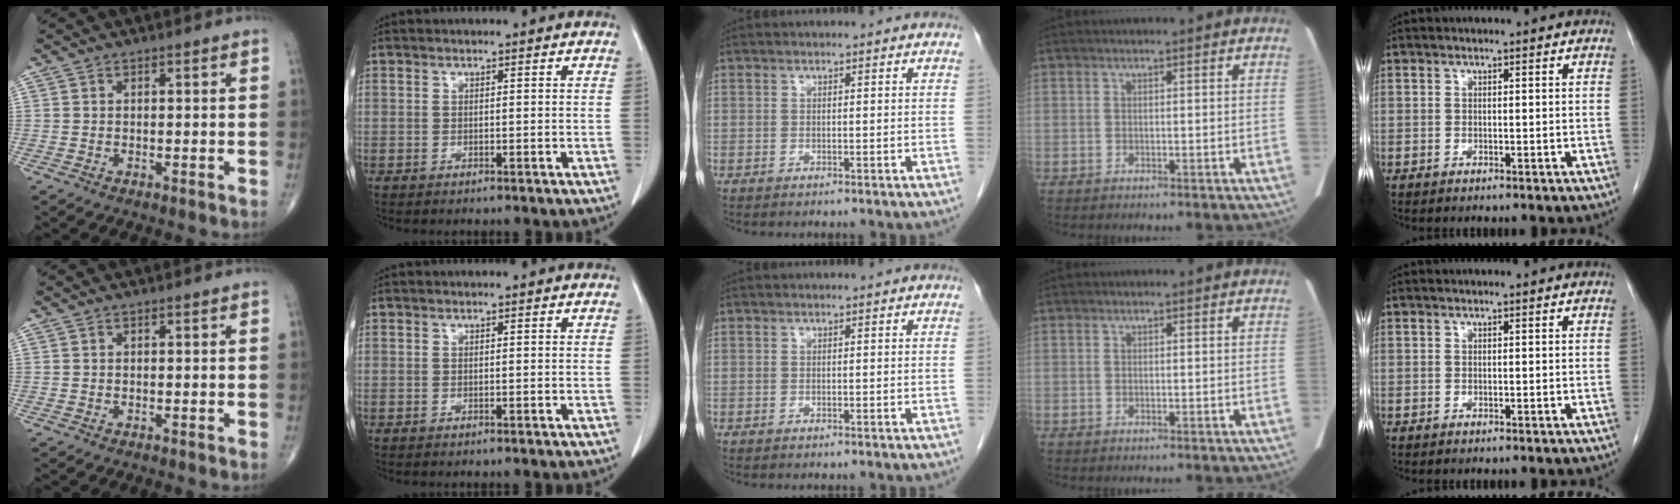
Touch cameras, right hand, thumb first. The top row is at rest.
{}